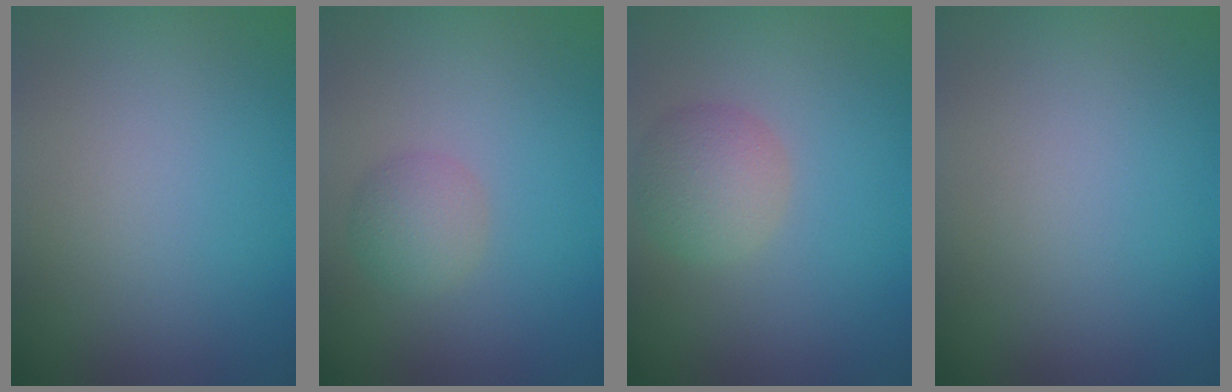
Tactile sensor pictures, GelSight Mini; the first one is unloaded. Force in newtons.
{"total": 2.2, "press": 2.2, "slide": 0.0}
{"total": 3.4, "press": 3.4, "slide": 0.3}
{"total": 0.0}